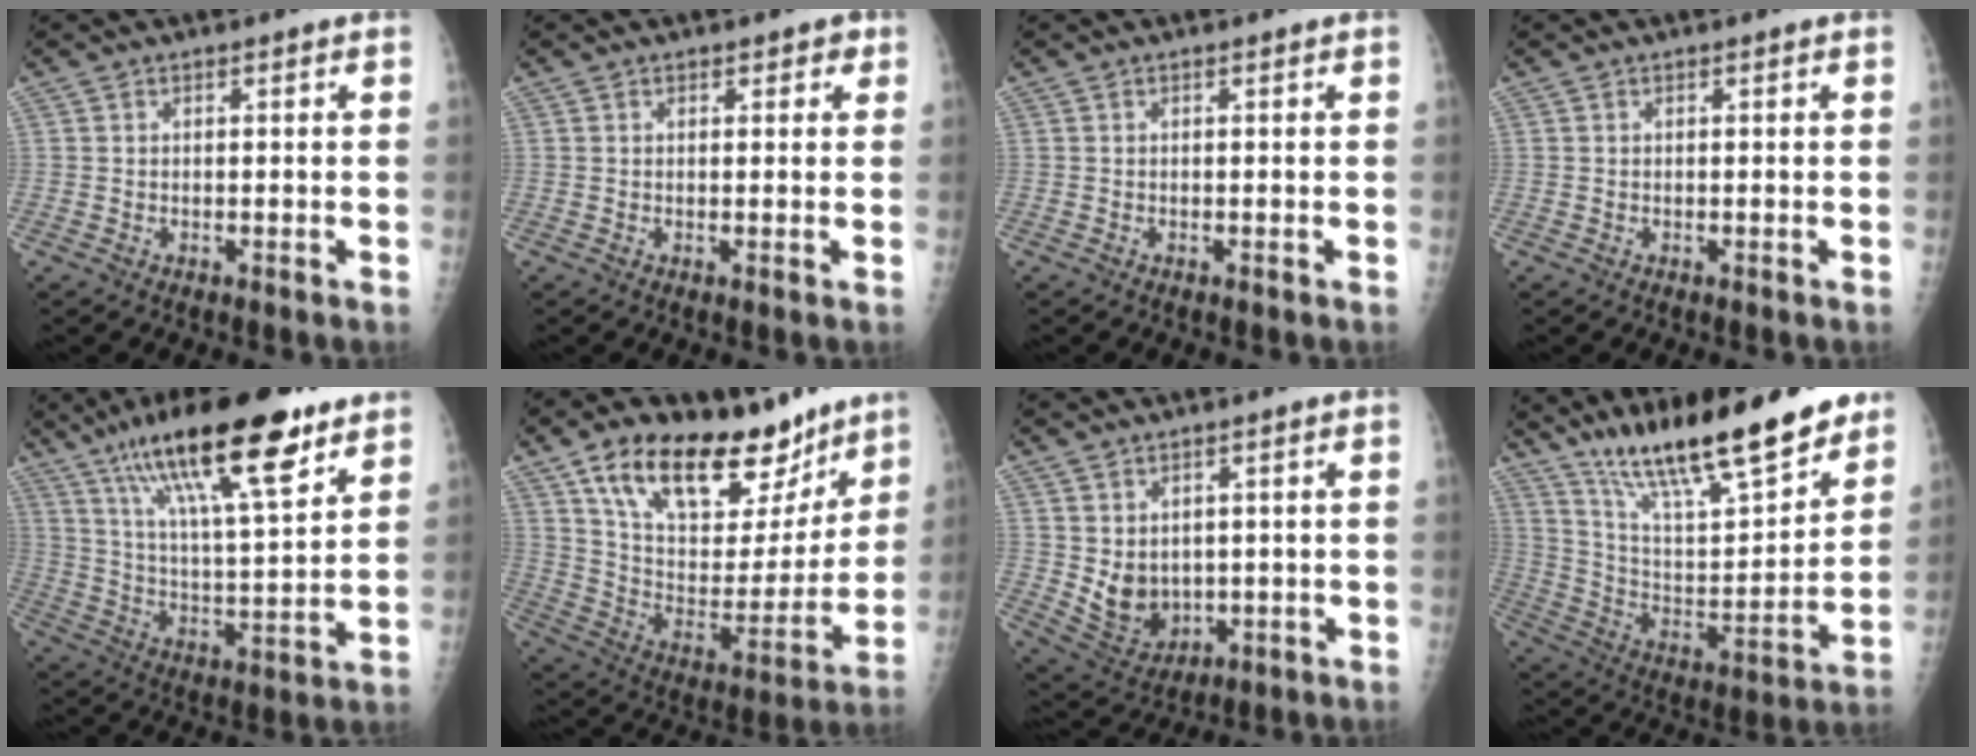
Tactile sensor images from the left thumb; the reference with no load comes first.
{"total": 1.8, "force": [1.0, 1.2, 0.9], "torque": [0.008, -0.002, 0.008]}
{"total": 0.0}
{"total": 0.0}
{"total": 22.8, "force": [14.0, 5.8, 17.0], "torque": [-0.273, -0.043, 0.239]}
{"total": 27.7, "force": [17.6, 13.4, 16.7], "torque": [-0.222, -0.045, 0.289]}
{"total": 7.8, "force": [0.7, 6.2, 4.7], "torque": [-0.060, -0.022, 0.042]}
{"total": 23.3, "force": [17.6, 5.3, 14.4], "torque": [-0.210, -0.085, 0.302]}